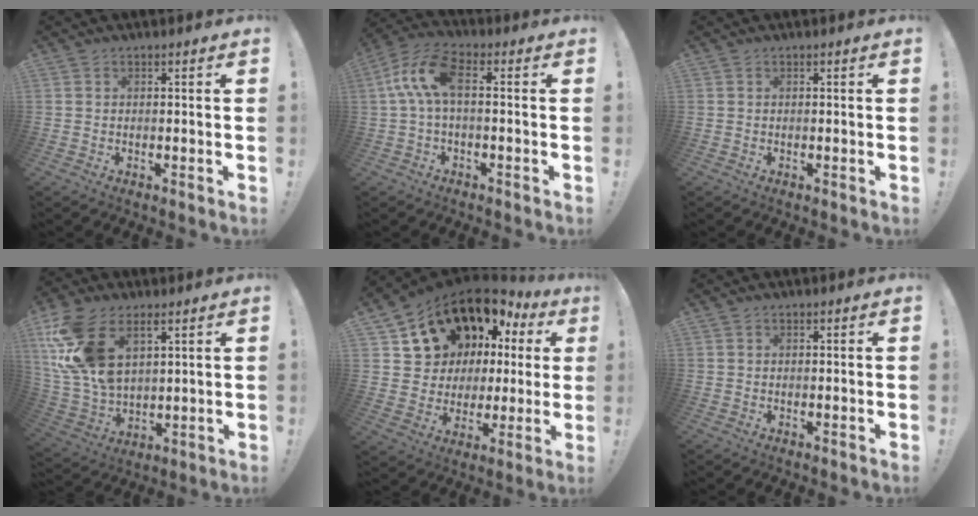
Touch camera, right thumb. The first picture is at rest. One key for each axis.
{"total": 10.1, "fx": 0.8, "fy": 4.3, "fz": 9.1, "tx": -0.193, "ty": 0.006, "tz": 0.016}
{"total": 0.0}
{"total": 17.2, "fx": 8.1, "fy": 10.5, "fz": 11.0, "tx": -0.231, "ty": -0.037, "tz": 0.154}
{"total": 14.4, "fx": 9.7, "fy": 9.4, "fz": 5.0, "tx": -0.078, "ty": -0.084, "tz": 0.199}
{"total": 0.7, "fx": -0.3, "fy": -0.6, "fz": -0.1, "tx": 0.002, "ty": 0.005, "tz": -0.006}